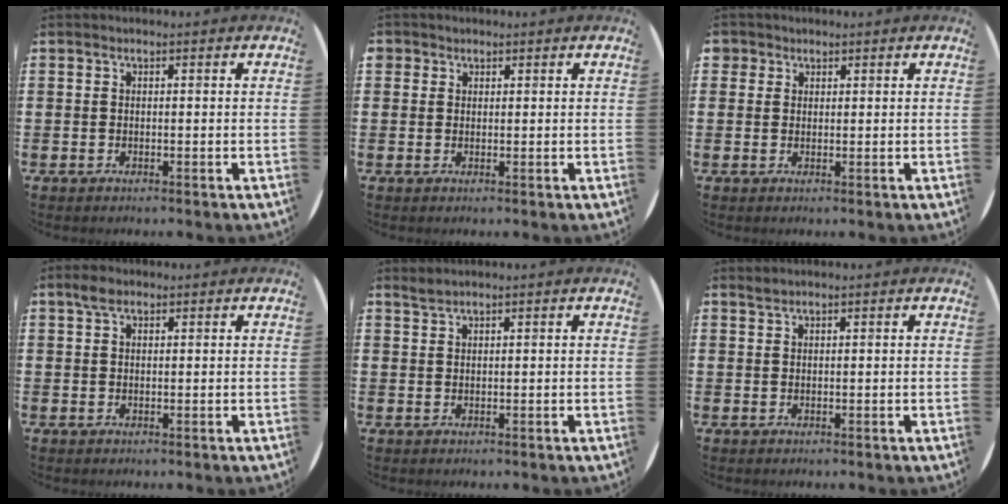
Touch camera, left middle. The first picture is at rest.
{"total": 1.0, "force": [0.8, 0.7, 0.0], "torque": [-0.001, 0.003, 0.016]}
{"total": 1.4, "force": [1.1, 0.9, 0.0], "torque": [0.006, 0.001, 0.021]}
{"total": 2.0, "force": [1.3, 1.0, 1.0], "torque": [-0.015, 0.003, 0.023]}
{"total": 1.1, "force": [1.1, -0.1, 0.1], "torque": [-0.004, -0.001, 0.021]}
{"total": 0.7, "force": [0.7, -0.1, 0.0], "torque": [-0.002, -0.002, 0.014]}